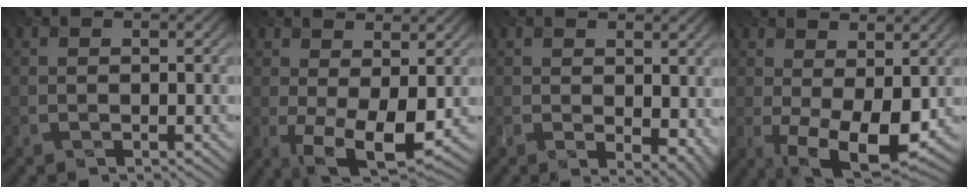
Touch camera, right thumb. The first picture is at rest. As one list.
[{"total": 8.5, "force": [-1.2, 3.5, 7.7], "torque": [-0.131, -0.011, -0.020]}, {"total": 6.6, "force": [1.7, 3.5, 5.4], "torque": [-0.075, -0.015, 0.042]}, {"total": 9.9, "force": [-1.2, 4.5, 8.8], "torque": [-0.142, -0.011, -0.017]}]